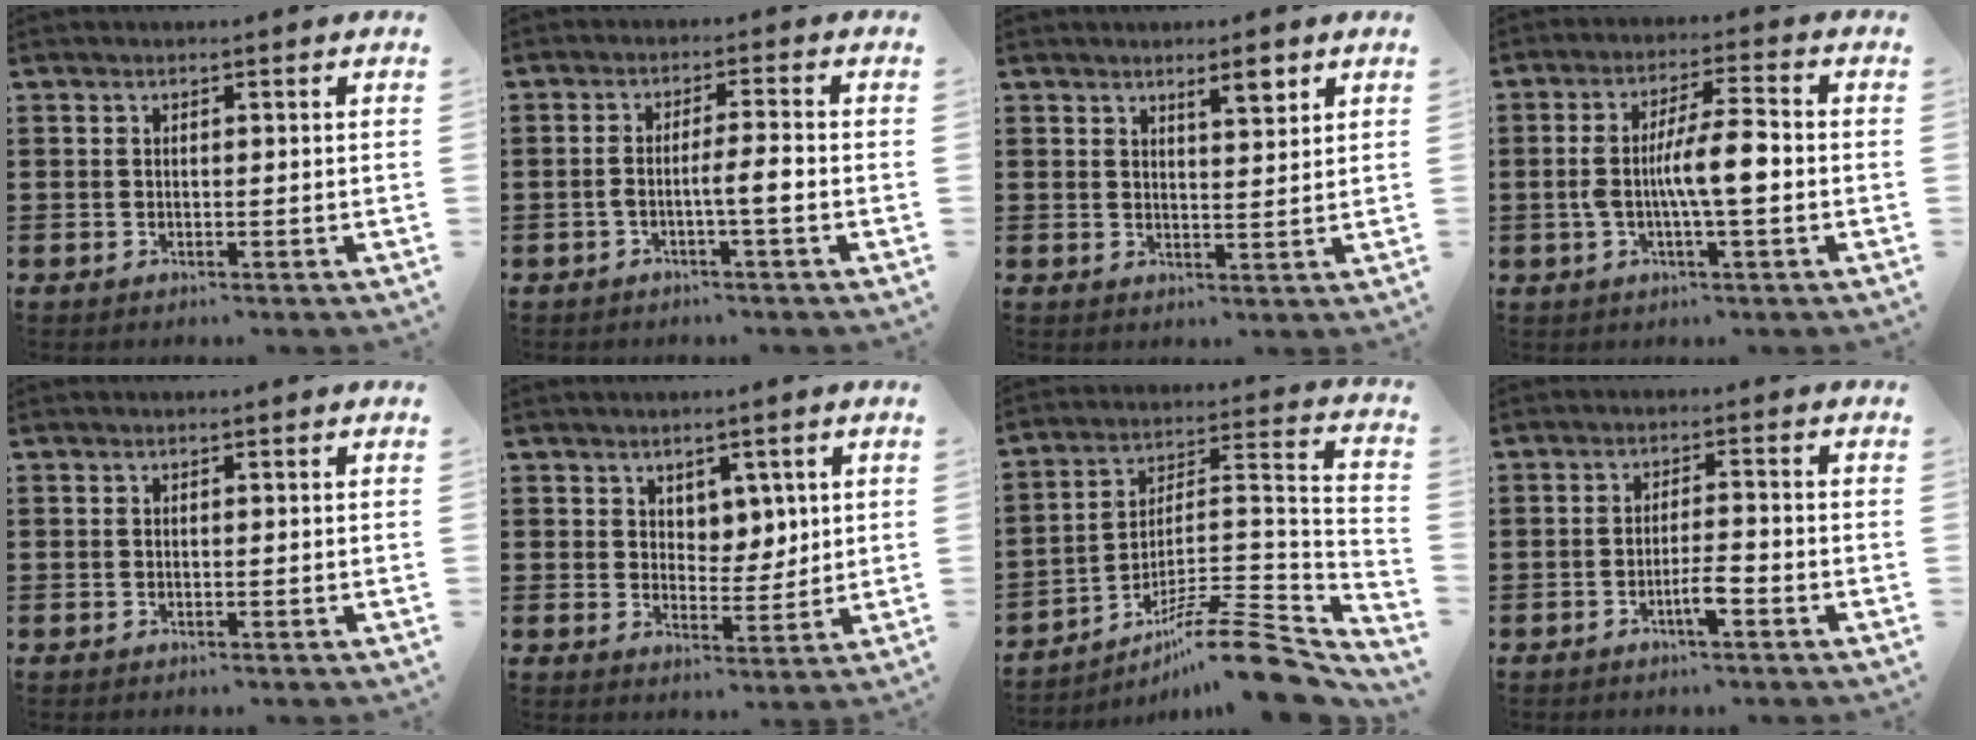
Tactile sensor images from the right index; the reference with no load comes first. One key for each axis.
{"total": 4.0, "fx": -1.3, "fy": 0.1, "fz": 3.7, "tx": -0.076, "ty": -0.004, "tz": -0.030}
{"total": 3.6, "fx": 2.7, "fy": 0.8, "fz": 2.3, "tx": -0.031, "ty": -0.001, "tz": 0.043}
{"total": 7.9, "fx": -1.1, "fy": 1.6, "fz": 7.7, "tx": -0.142, "ty": 0.004, "tz": -0.024}
{"total": 0.0}
{"total": 4.5, "fx": 2.8, "fy": 3.4, "fz": 0.8, "tx": -0.025, "ty": 0.004, "tz": 0.050}
{"total": 12.5, "fx": -9.7, "fy": 1.6, "fz": 7.7, "tx": -0.111, "ty": 0.026, "tz": -0.182}
{"total": 3.8, "fx": -1.9, "fy": 0.7, "fz": 3.2, "tx": -0.062, "ty": 0.003, "tz": -0.037}